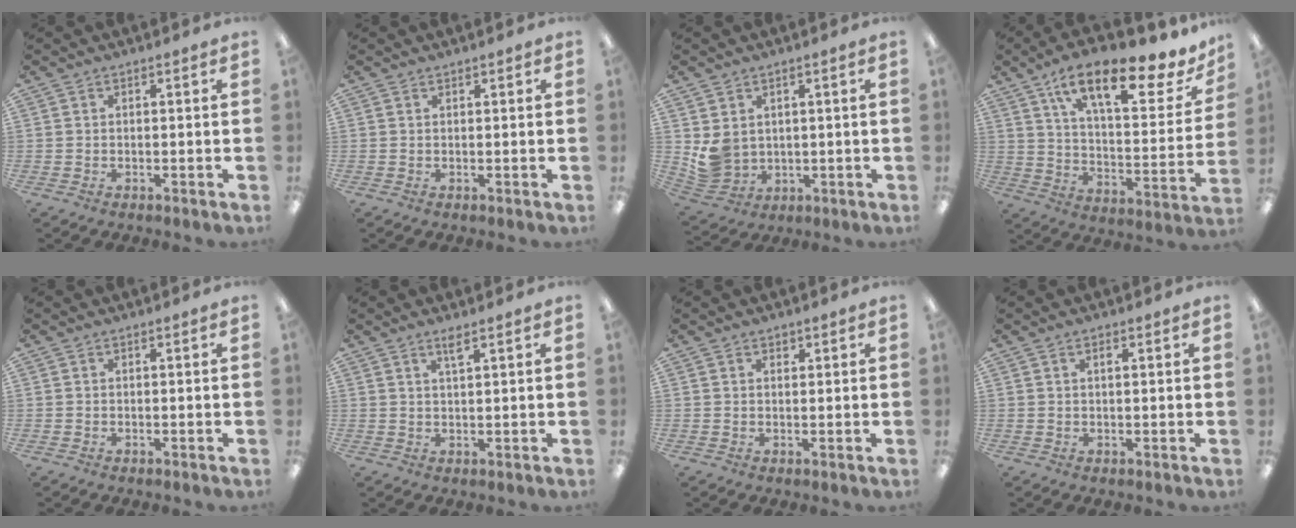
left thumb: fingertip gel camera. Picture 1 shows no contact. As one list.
[{"total": 0.6, "force": [0.5, 0.1, 0.1], "torque": [-0.003, 0.001, 0.010]}, {"total": 5.5, "force": [2.0, 4.7, 2.1], "torque": [-0.047, -0.003, 0.043]}, {"total": 20.5, "force": [13.7, 6.6, 13.8], "torque": [-0.209, -0.086, 0.221]}, {"total": 0.0}, {"total": 2.6, "force": [1.9, 0.2, 1.7], "torque": [-0.039, 0.001, 0.034]}, {"total": 1.1, "force": [0.9, 0.5, 0.4], "torque": [0.000, -0.003, 0.016]}, {"total": 1.1, "force": [0.6, 0.4, 0.9], "torque": [-0.020, 0.003, 0.010]}]